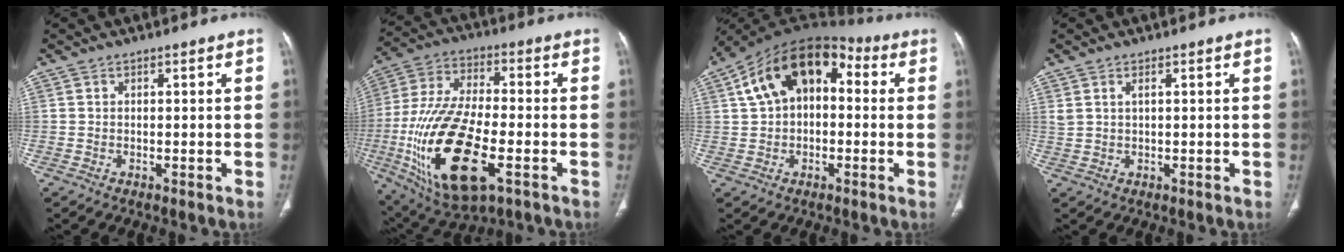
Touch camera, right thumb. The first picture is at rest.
{"total": 23.7, "force": [-7.0, 10.0, 20.3], "torque": [-0.429, -0.003, -0.114]}
{"total": 15.5, "force": [3.1, 9.8, 11.6], "torque": [-0.173, 0.044, 0.039]}
{"total": 1.8, "force": [1.0, 0.7, 1.4], "torque": [-0.035, 0.003, 0.027]}